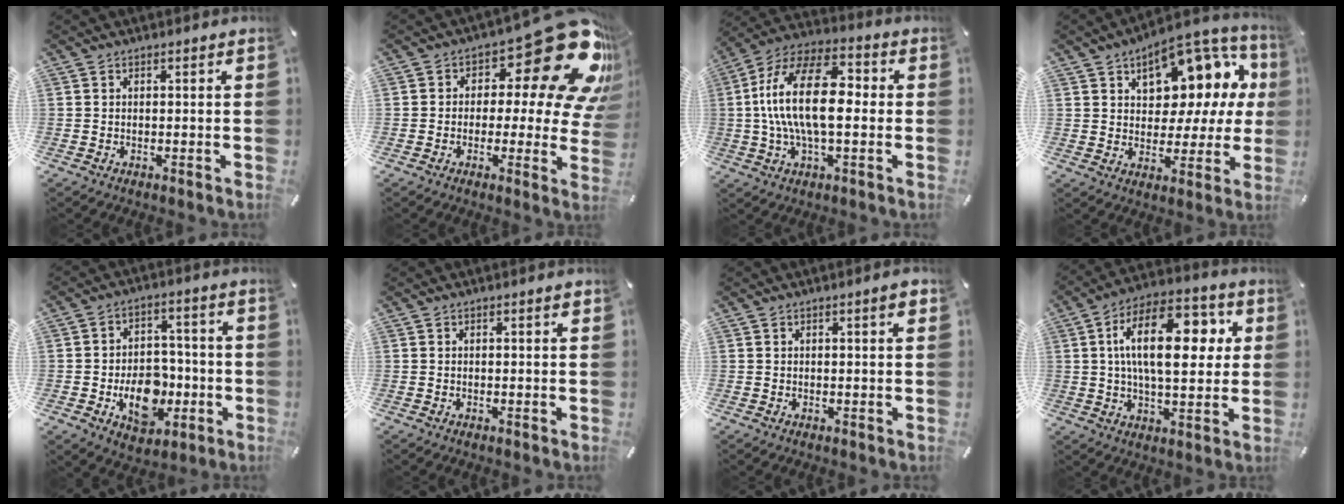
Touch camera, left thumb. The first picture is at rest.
{"total": 21.2, "force": [10.2, 9.5, 16.0], "torque": [-0.199, -0.073, 0.167]}
{"total": 18.4, "force": [-0.3, 9.0, 16.0], "torque": [-0.334, 0.005, -0.009]}
{"total": 14.5, "force": [7.5, 9.1, 8.4], "torque": [-0.113, -0.059, 0.131]}
{"total": 12.7, "force": [-3.8, 9.3, 7.8], "torque": [-0.125, 0.021, -0.058]}
{"total": 0.7, "force": [0.3, 0.2, 0.6], "torque": [-0.013, 0.003, 0.004]}
{"total": 2.3, "force": [1.0, 0.5, 2.0], "torque": [-0.034, 0.002, 0.012]}
{"total": 19.4, "force": [4.7, 9.8, 16.1], "torque": [-0.275, -0.002, 0.070]}